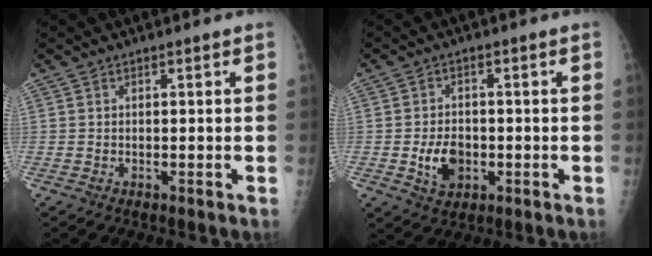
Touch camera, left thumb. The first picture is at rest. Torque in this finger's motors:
{"motor_torque": [0.20, 0.20, 0.10, -0.12, 0.06]}